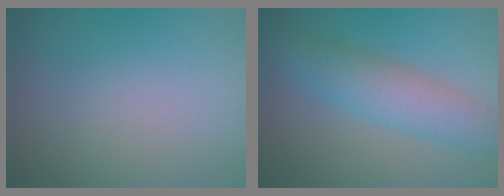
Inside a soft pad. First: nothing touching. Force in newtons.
{"total": 4.9, "press": 4.9, "slide": 0.1}